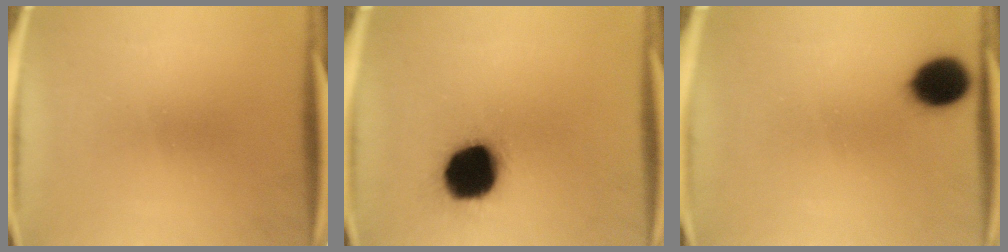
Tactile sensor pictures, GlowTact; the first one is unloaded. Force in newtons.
{"total": 18.9}
{"total": 10.2}